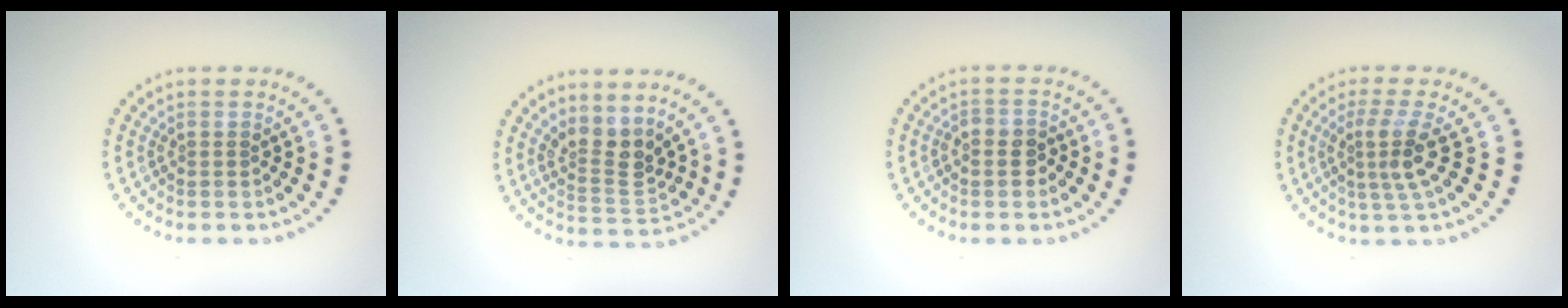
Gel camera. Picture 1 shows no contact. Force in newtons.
{"total": 3.1, "press": 2.7, "slide": 1.7}
{"total": 1.9, "press": 1.9, "slide": 0.6}
{"total": 3.2, "press": 2.3, "slide": 2.3}